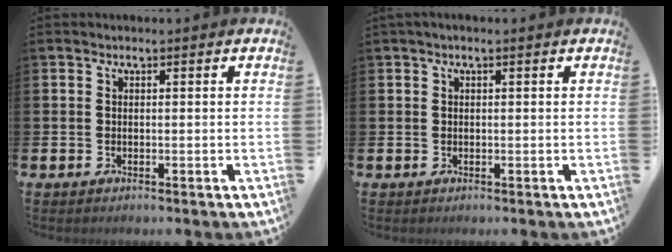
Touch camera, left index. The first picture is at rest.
{"total": 0.5, "force": [0.1, 0.0, 0.5], "torque": [-0.018, 0.006, 0.004]}